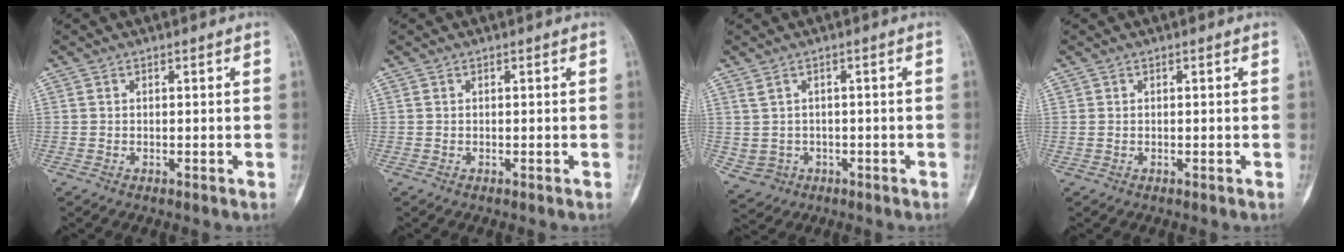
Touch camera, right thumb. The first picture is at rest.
{"total": 0.0}
{"total": 4.1, "force": [-0.2, 3.7, 1.8], "torque": [-0.030, 0.005, 0.011]}
{"total": 0.6, "force": [0.1, 0.5, 0.4], "torque": [-0.008, 0.004, 0.003]}